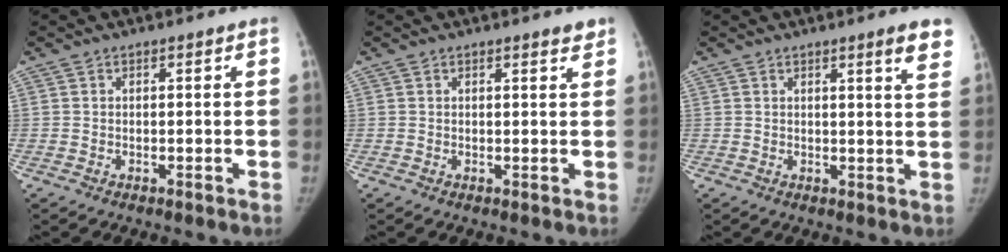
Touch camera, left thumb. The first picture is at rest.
{"total": 1.5, "force": [1.2, 0.3, 0.8], "torque": [-0.007, -0.009, 0.015]}
{"total": 5.1, "force": [3.4, 0.3, 3.8], "torque": [-0.039, -0.017, 0.038]}